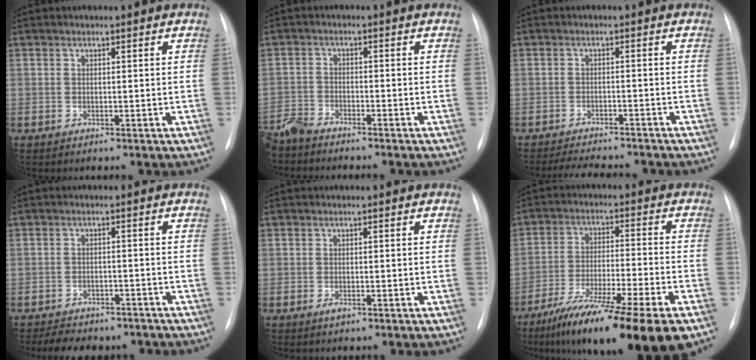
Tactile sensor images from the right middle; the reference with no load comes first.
{"total": 5.9, "force": [-5.7, 0.6, 1.7], "torque": [-0.028, -0.017, -0.103]}
{"total": 8.5, "force": [-7.9, 1.4, 2.9], "torque": [-0.043, -0.004, -0.111]}
{"total": 9.0, "force": [-7.7, 3.7, 2.9], "torque": [-0.048, 0.005, -0.098]}
{"total": 0.6, "force": [-0.2, 0.2, 0.5], "torque": [-0.009, 0.000, -0.004]}
{"total": 19.0, "force": [-13.0, 0.5, 13.8], "torque": [-0.193, -0.041, -0.216]}